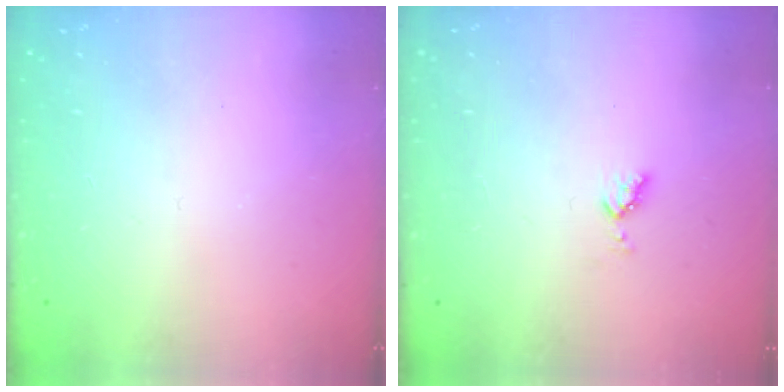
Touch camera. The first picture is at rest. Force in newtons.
{"total": 3.5, "press": 3.4, "slide": 0.9}